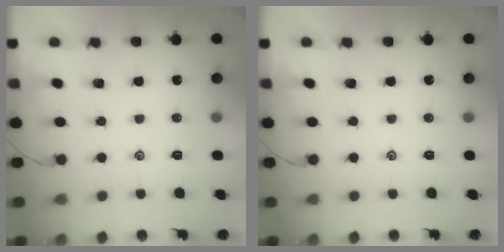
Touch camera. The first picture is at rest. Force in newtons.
{"total": 0.0}